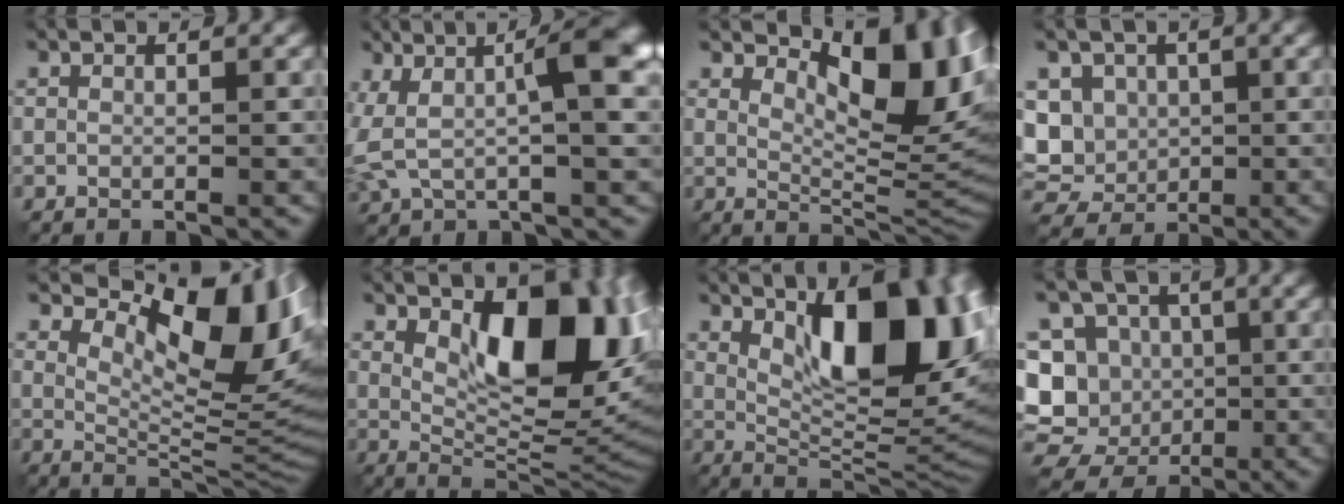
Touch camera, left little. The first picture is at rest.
{"total": 7.7, "force": [1.1, 2.2, 7.3], "torque": [-0.140, 0.011, 0.015]}
{"total": 9.6, "force": [3.8, 4.1, 7.8], "torque": [-0.111, -0.009, 0.063]}
{"total": 6.0, "force": [0.5, 5.3, 2.8], "torque": [-0.057, 0.004, -0.009]}
{"total": 12.1, "force": [4.9, 5.0, 9.8], "torque": [-0.145, -0.002, 0.087]}
{"total": 12.2, "force": [3.2, 5.7, 10.3], "torque": [-0.134, 0.001, 0.052]}
{"total": 14.0, "force": [4.2, 5.5, 12.2], "torque": [-0.160, 0.002, 0.066]}
{"total": 12.8, "force": [-1.6, 11.9, 4.5], "torque": [-0.109, 0.020, -0.048]}